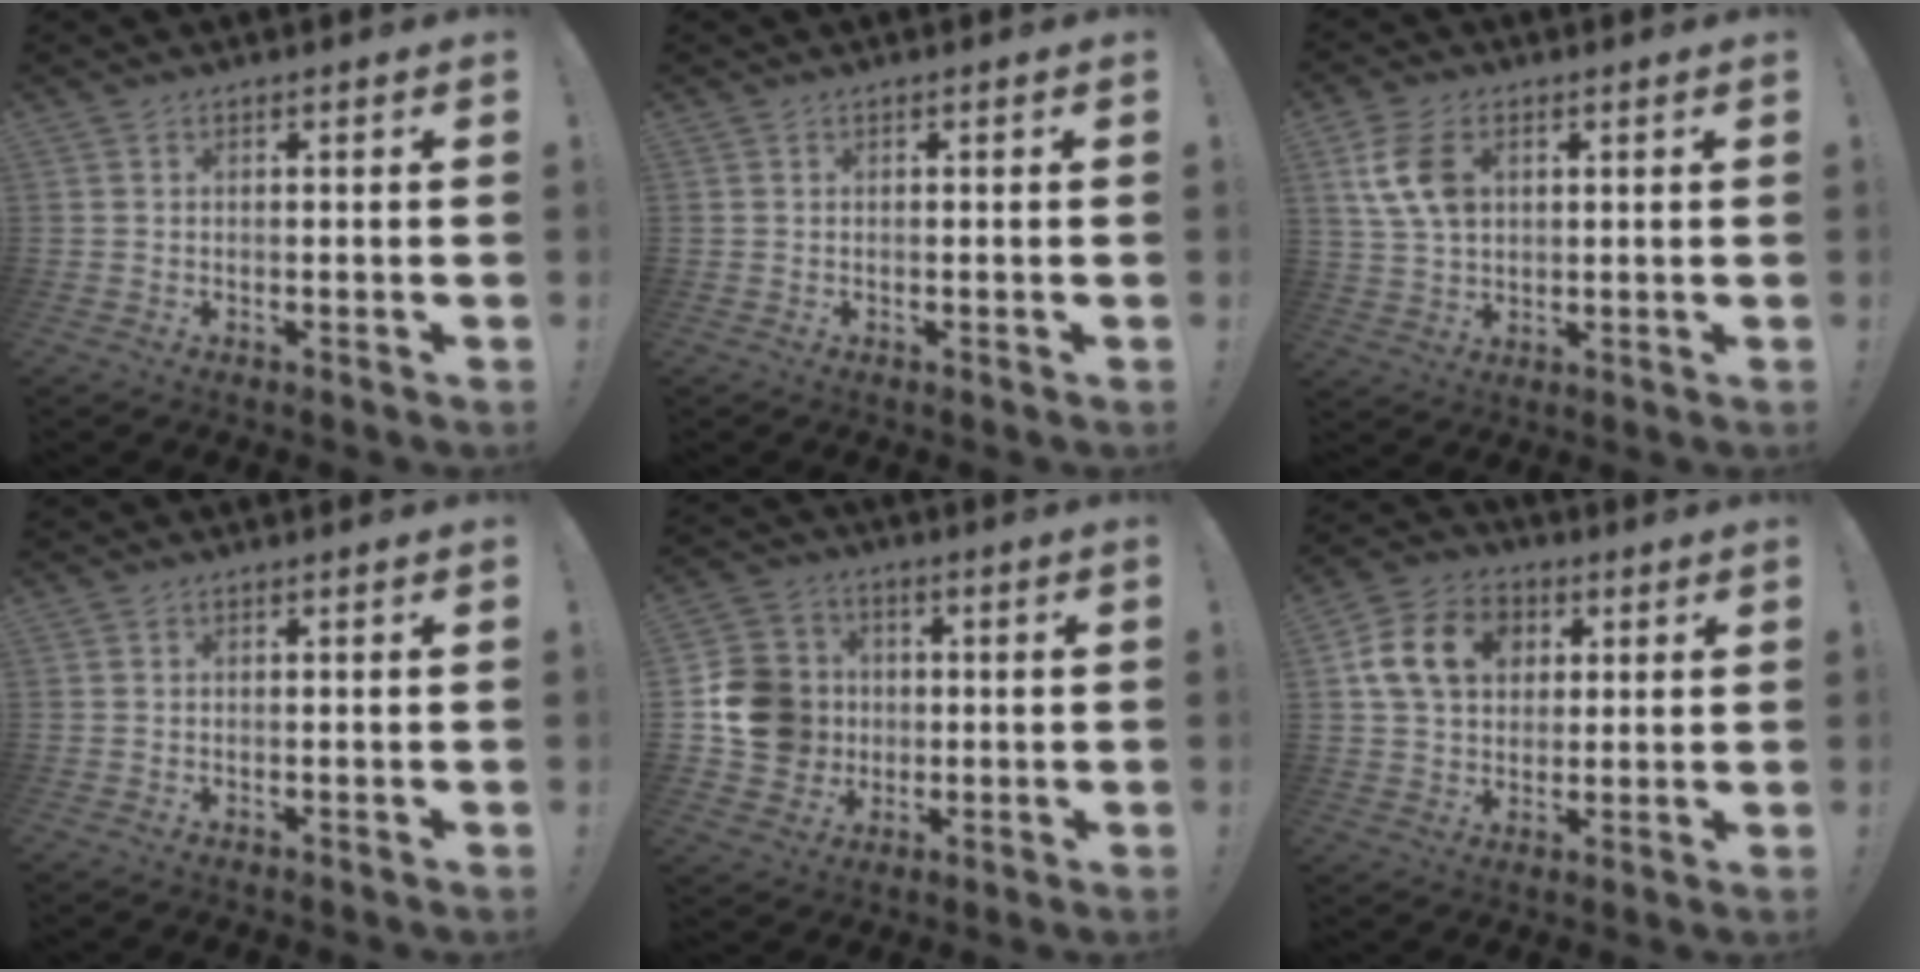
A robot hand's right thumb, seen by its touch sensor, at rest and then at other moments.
{"total": 0.0}
{"total": 11.3, "force": [3.4, 7.9, 7.3], "torque": [-0.146, 0.005, 0.067]}
{"total": 0.0}
{"total": 14.8, "force": [-0.6, 13.5, 6.0], "torque": [-0.087, 0.013, 0.000]}
{"total": 15.1, "force": [4.1, 11.9, 8.4], "torque": [-0.132, 0.004, 0.084]}